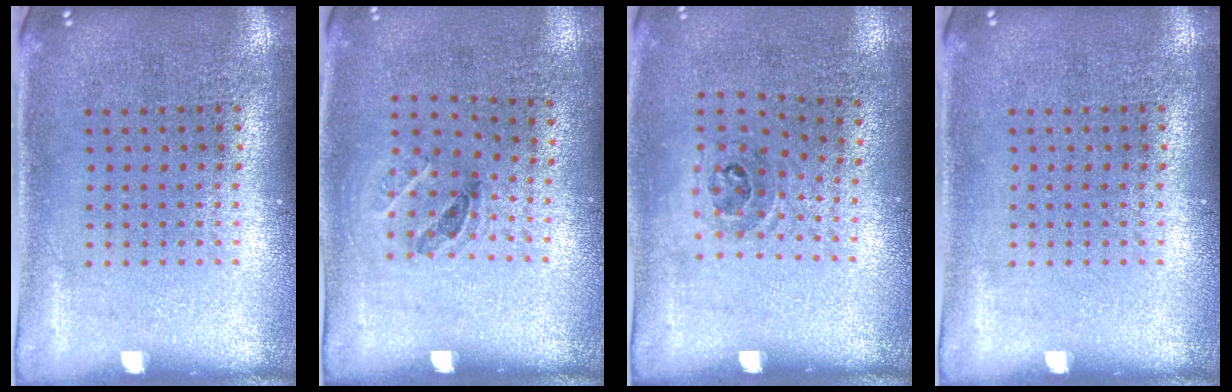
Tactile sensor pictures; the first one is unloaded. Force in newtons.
{"total": 1.2, "press": 0.7, "slide": 0.9}
{"total": 1.1, "press": 0.7, "slide": 0.8}
{"total": 0.0}